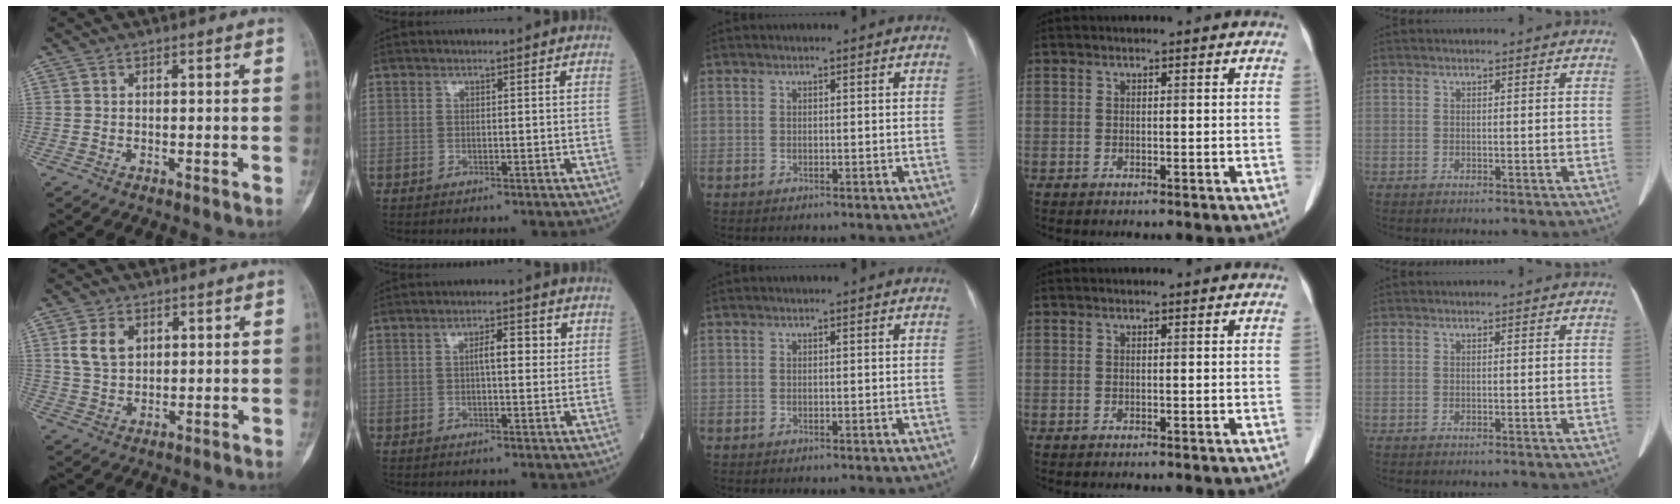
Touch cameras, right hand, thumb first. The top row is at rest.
{"thumb": {"total": 5.8, "force": [2.0, 4.1, 3.7], "torque": [-0.058, -0.006, 0.041]}, "index": {"total": 4.0, "force": [1.0, 1.2, 3.7], "torque": [-0.060, 0.010, 0.013]}}